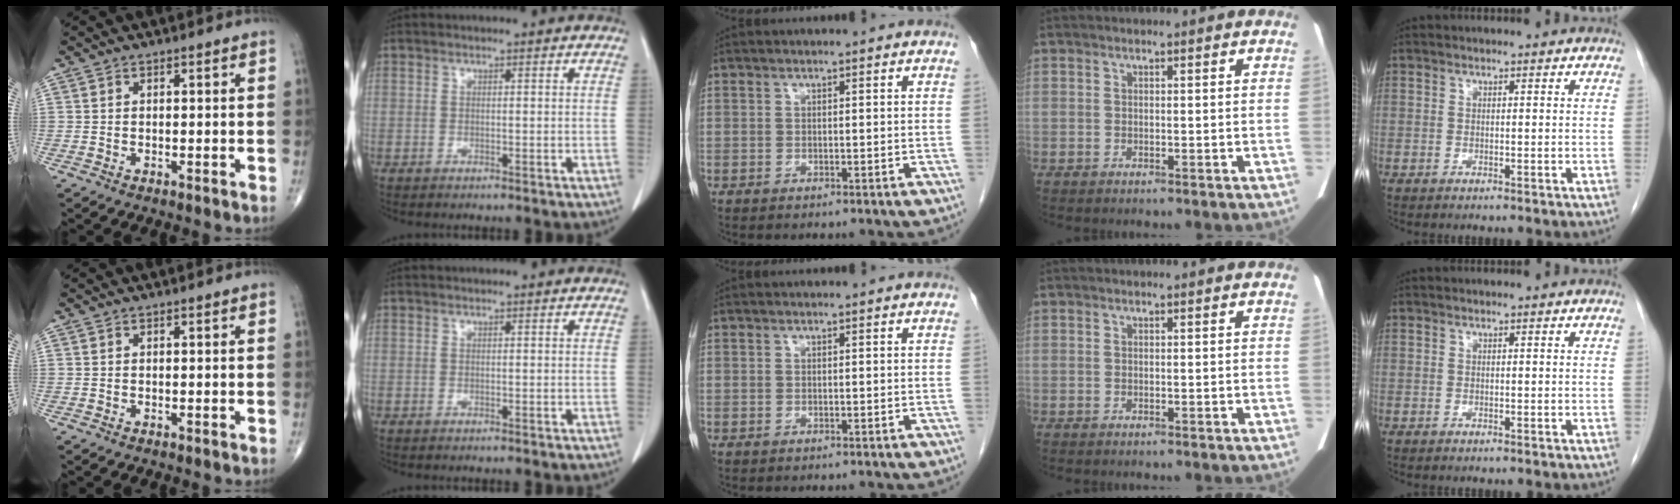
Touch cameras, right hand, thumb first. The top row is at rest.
{}